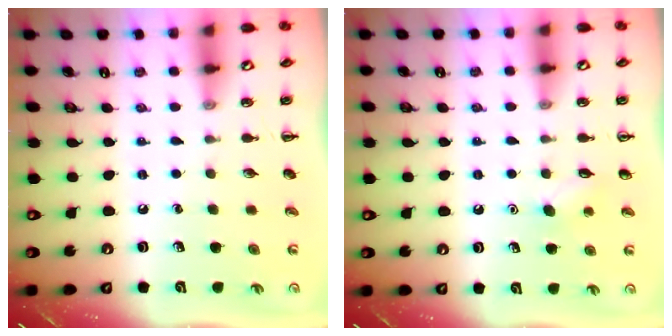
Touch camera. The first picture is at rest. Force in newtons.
{"total": 6.7, "press": 6.5, "slide": 1.6}